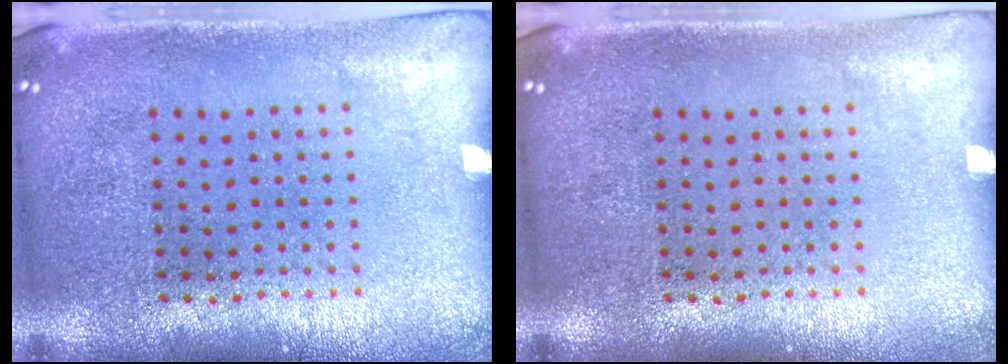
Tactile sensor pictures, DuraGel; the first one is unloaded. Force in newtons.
{"total": 0.0}